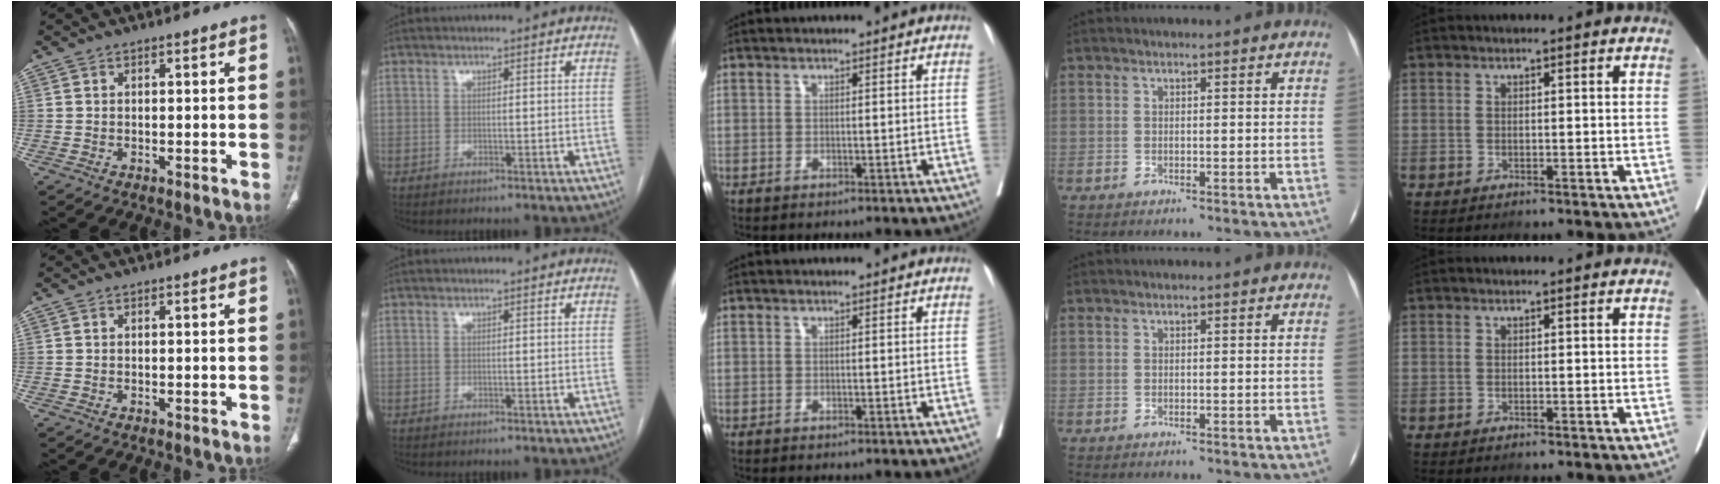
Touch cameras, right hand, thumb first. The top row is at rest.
{}